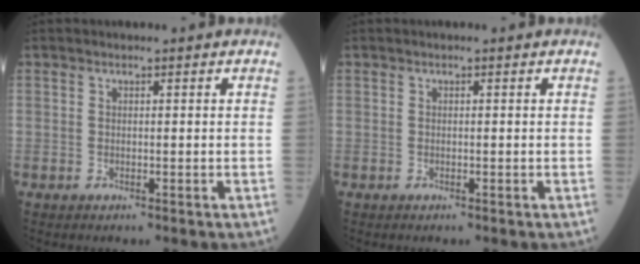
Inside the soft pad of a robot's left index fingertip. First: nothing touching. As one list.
[{"total": 0.0}]